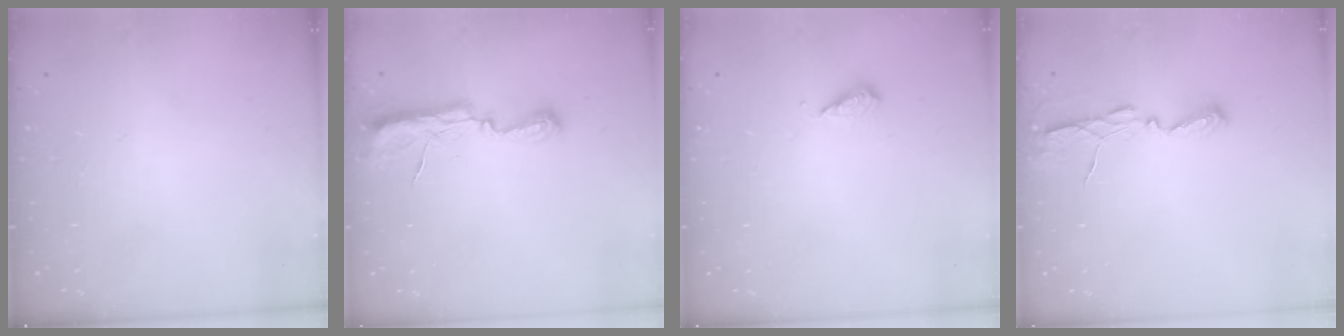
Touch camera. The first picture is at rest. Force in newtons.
{"total": 8.8, "press": 8.2, "slide": 3.2}
{"total": 5.8, "press": 5.6, "slide": 1.3}
{"total": 4.9, "press": 4.9, "slide": 0.3}